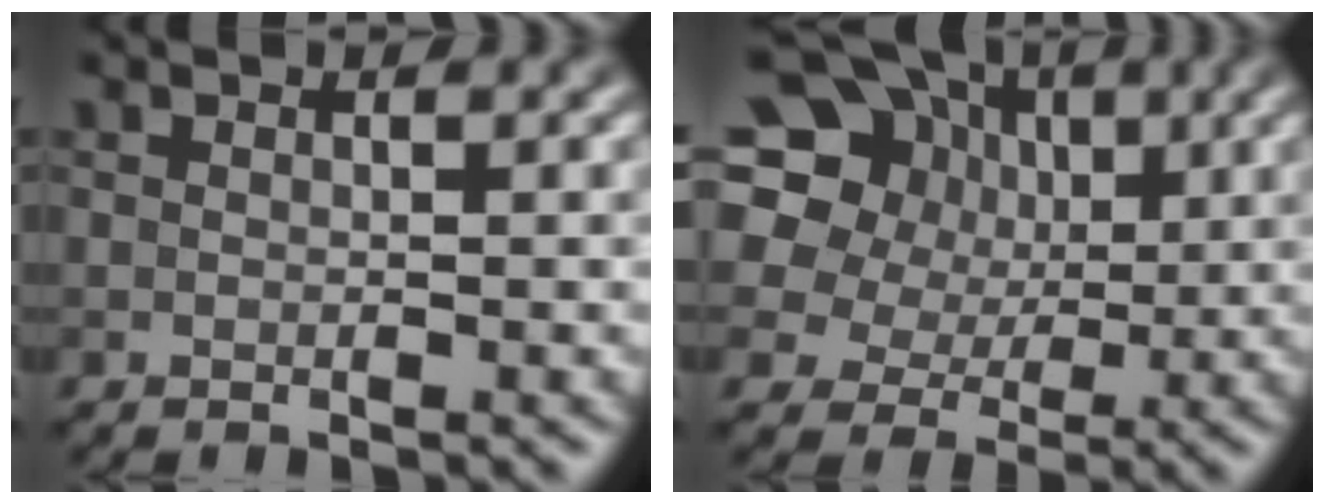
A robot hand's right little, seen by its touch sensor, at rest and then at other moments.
{"total": 18.9, "force": [7.0, 15.7, 7.9], "torque": [-0.201, 0.049, 0.111]}